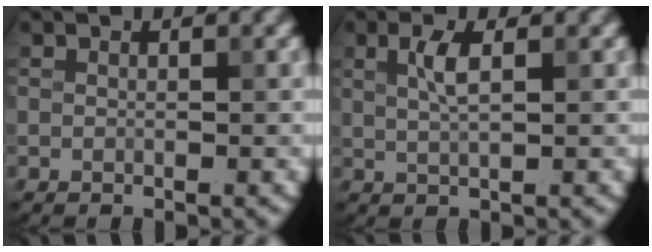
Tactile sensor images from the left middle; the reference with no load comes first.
{"total": 2.2, "force": [0.8, 0.6, 2.0], "torque": [-0.040, 0.003, 0.015]}